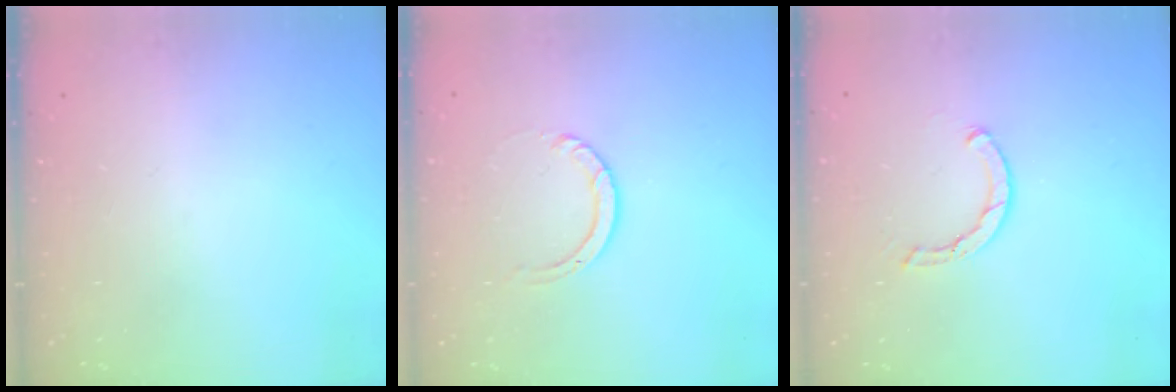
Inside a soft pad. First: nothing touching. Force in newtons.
{"total": 3.5, "press": 3.5, "slide": 0.3}
{"total": 2.5, "press": 2.5, "slide": 0.1}